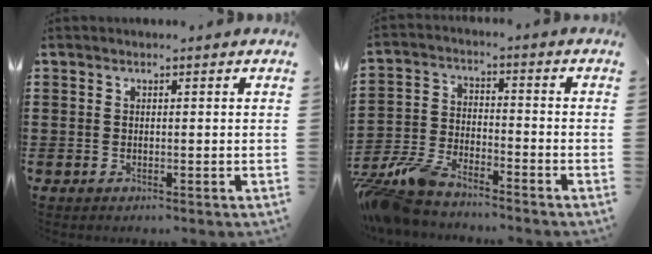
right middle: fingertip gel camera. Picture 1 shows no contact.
{"total": 7.6, "force": [-7.2, 1.2, 2.2], "torque": [-0.070, 0.000, -0.146]}